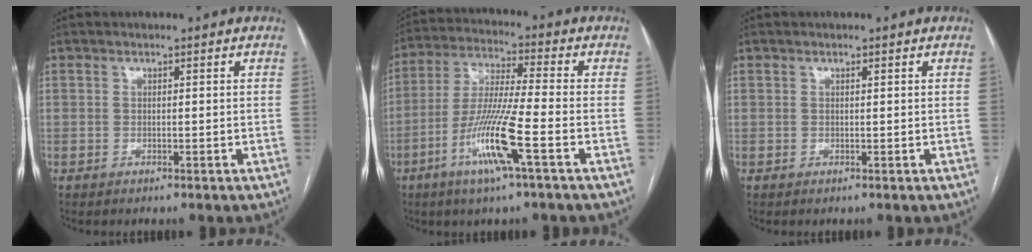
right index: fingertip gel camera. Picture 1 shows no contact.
{"total": 12.0, "force": [-5.1, -0.3, 10.9], "torque": [-0.220, -0.013, -0.100]}
{"total": 0.0}